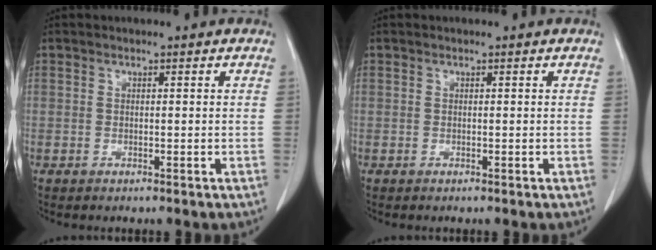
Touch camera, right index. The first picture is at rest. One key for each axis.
{"total": 0.0}